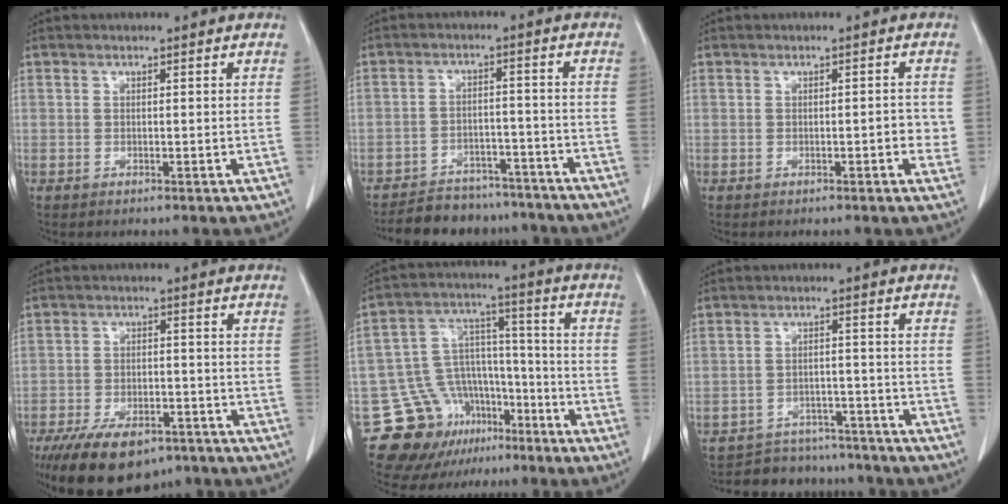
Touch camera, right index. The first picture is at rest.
{"total": 11.8, "force": [-10.6, 4.8, 2.0], "torque": [-0.020, 0.014, -0.142]}
{"total": 2.1, "force": [-0.4, 0.9, 1.9], "torque": [-0.021, 0.002, -0.004]}
{"total": 13.7, "force": [-9.7, 6.1, 7.6], "torque": [-0.134, -0.009, -0.151]}
{"total": 15.3, "force": [-10.0, 10.6, 4.5], "torque": [-0.078, 0.079, -0.154]}
{"total": 10.2, "force": [-9.4, 3.9, 0.2], "torque": [0.007, 0.022, -0.126]}